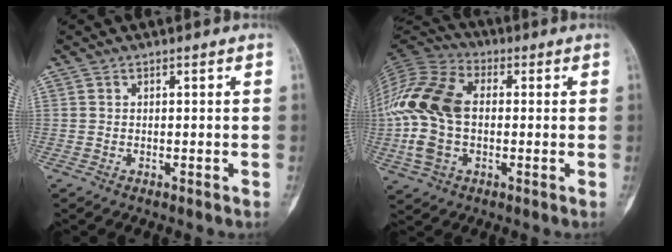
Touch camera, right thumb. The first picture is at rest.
{"total": 17.5, "force": [-0.2, 11.0, 13.6], "torque": [-0.296, 0.020, -0.009]}